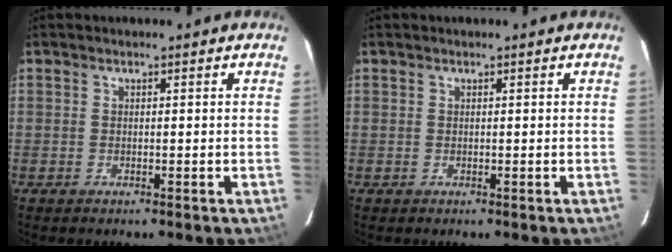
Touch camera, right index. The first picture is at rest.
{"total": 0.0}